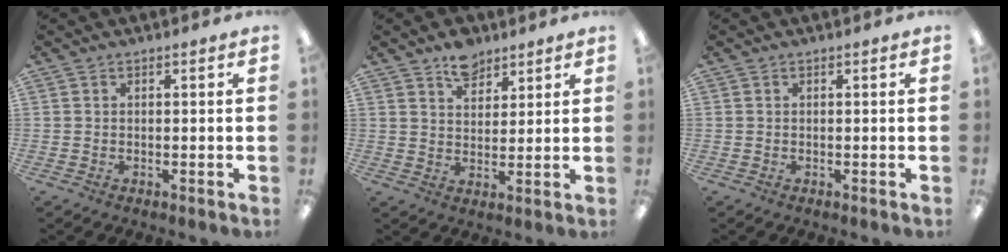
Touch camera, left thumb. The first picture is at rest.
{"total": 6.8, "force": [5.2, 3.9, 2.1], "torque": [-0.027, -0.023, 0.092]}
{"total": 0.0}